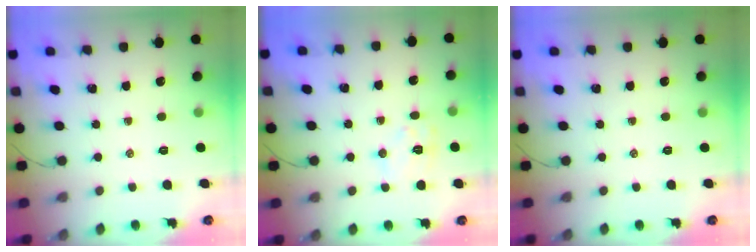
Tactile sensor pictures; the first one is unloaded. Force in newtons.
{"total": 7.8, "press": 7.8, "slide": 0.2}
{"total": 0.0}